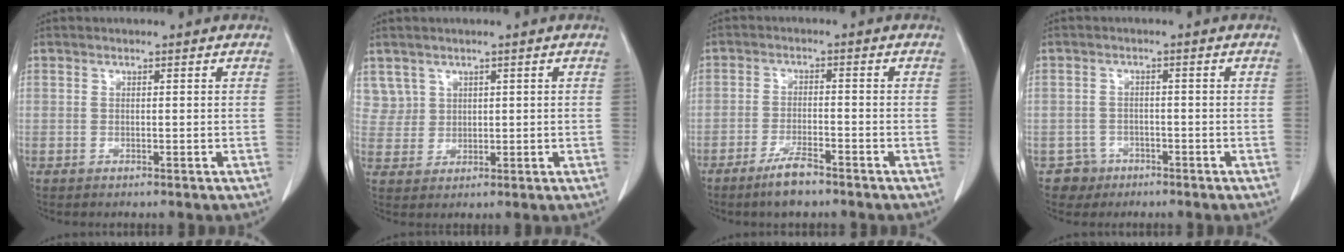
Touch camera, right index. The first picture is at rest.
{"total": 3.6, "force": [2.0, 3.0, -0.2], "torque": [0.014, 0.006, 0.042]}
{"total": 4.3, "force": [-3.2, 0.7, 2.8], "torque": [-0.056, -0.004, -0.058]}
{"total": 3.3, "force": [-1.8, 2.7, -0.6], "torque": [0.015, 0.014, -0.031]}